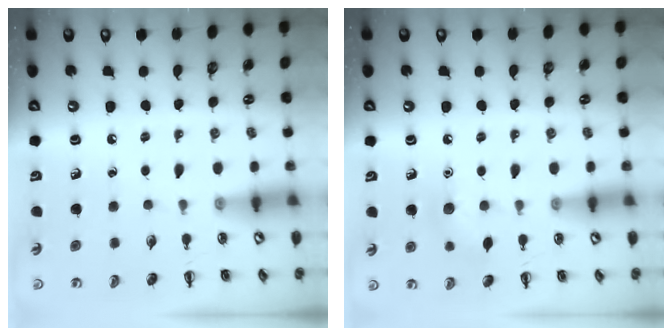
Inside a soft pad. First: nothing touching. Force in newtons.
{"total": 7.8, "press": 7.7, "slide": 1.6}